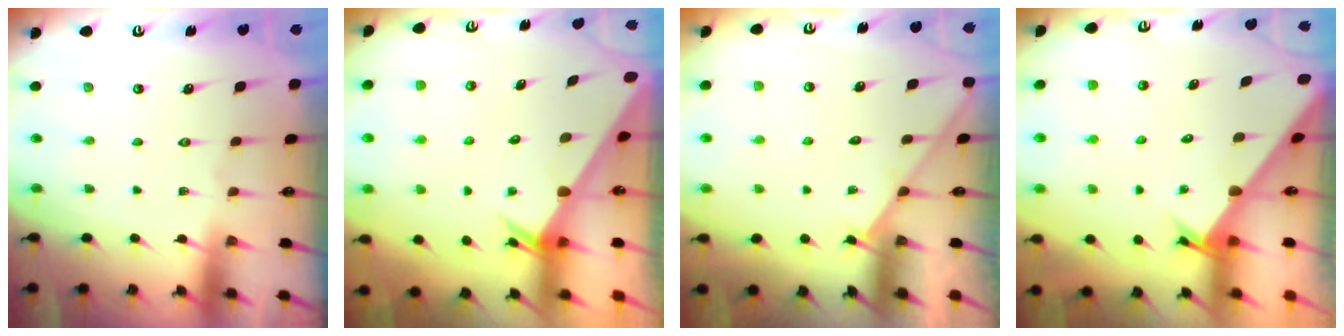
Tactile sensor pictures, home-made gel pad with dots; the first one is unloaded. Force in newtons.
{"total": 2.4, "press": 2.4, "slide": 0.0}
{"total": 2.0, "press": 1.9, "slide": 0.4}
{"total": 2.5, "press": 2.5, "slide": 0.3}